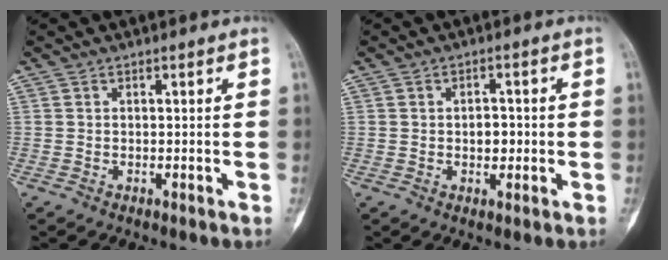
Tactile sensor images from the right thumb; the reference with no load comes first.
{"total": 3.2, "force": [-0.3, 2.1, 2.3], "torque": [-0.016, 0.004, -0.005]}